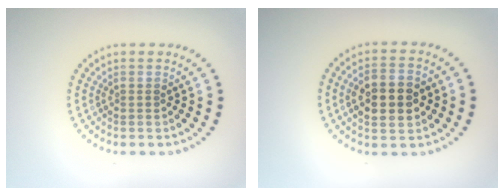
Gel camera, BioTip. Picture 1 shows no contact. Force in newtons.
{"total": 5.0, "press": 5.0, "slide": 0.3}